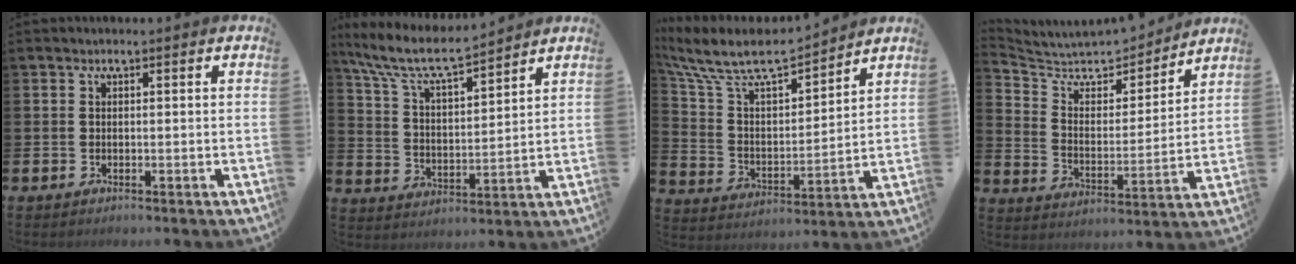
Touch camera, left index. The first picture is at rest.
{"total": 8.6, "force": [7.7, 1.3, 3.6], "torque": [-0.104, -0.045, 0.133]}
{"total": 9.6, "force": [8.5, 2.4, 3.5], "torque": [-0.114, -0.059, 0.146]}
{"total": 6.9, "force": [6.3, 2.3, 1.6], "torque": [-0.066, -0.055, 0.103]}